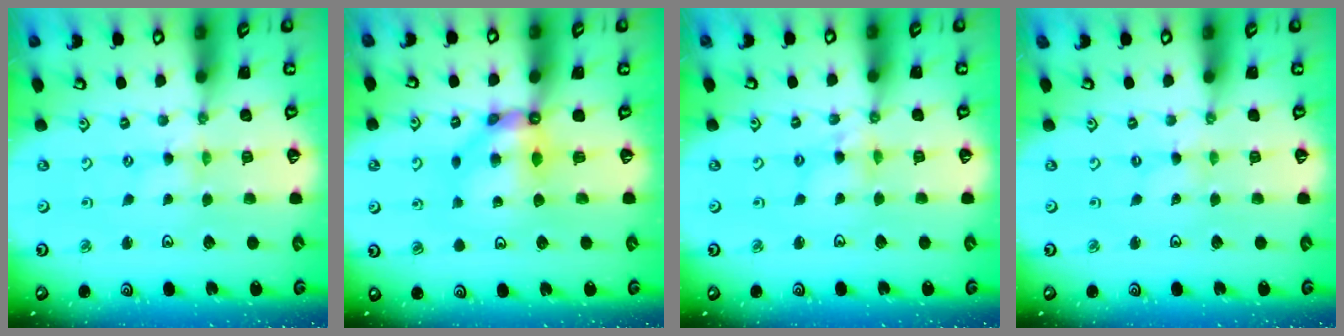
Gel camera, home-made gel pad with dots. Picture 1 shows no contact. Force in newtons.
{"total": 8.1, "press": 8.0, "slide": 0.8}
{"total": 5.0, "press": 5.0, "slide": 0.4}
{"total": 0.0}